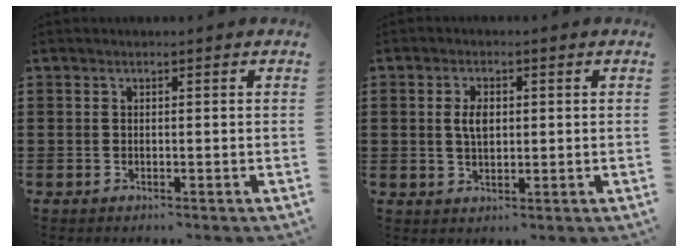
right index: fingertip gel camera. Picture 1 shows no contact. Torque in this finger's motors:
{"motor_torque": [0.08, 0.12, 0.29, 0.11]}